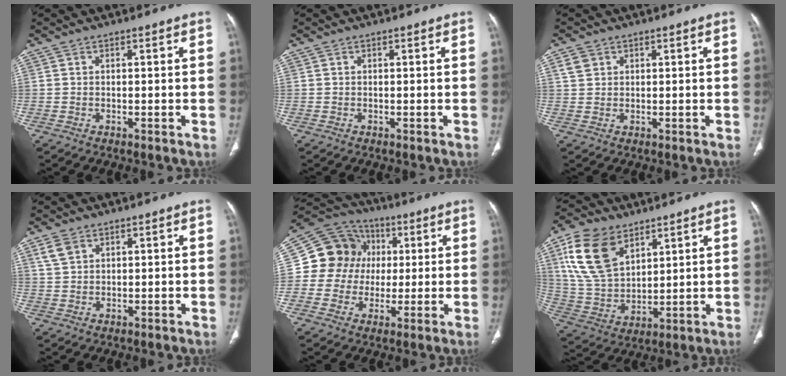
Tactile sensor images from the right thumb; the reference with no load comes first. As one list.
[{"total": 0.0}, {"total": 2.5, "force": [1.2, 2.0, 0.9], "torque": [-0.013, 0.000, 0.025]}, {"total": 3.4, "force": [1.9, 2.2, 1.7], "torque": [-0.034, 0.000, 0.047]}, {"total": 13.4, "force": [1.6, 12.3, 5.0], "torque": [-0.055, 0.020, 0.021]}, {"total": 16.2, "force": [8.2, 9.7, 10.1], "torque": [-0.183, -0.023, 0.168]}]